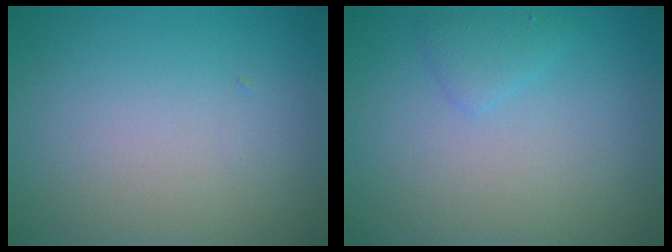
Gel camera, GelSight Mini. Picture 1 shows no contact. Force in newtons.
{"total": 1.3, "press": 1.3, "slide": 0.1}